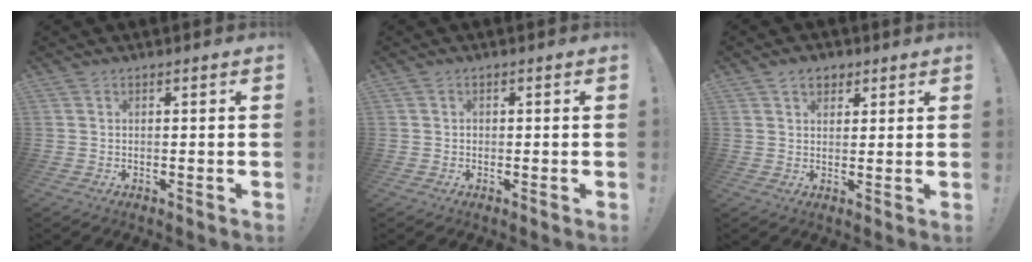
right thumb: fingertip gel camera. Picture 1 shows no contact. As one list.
[{"total": 0.8, "force": [-0.2, 0.8, 0.2], "torque": [-0.011, 0.005, -0.002]}, {"total": 4.9, "force": [2.8, 3.4, 2.0], "torque": [-0.020, -0.008, 0.048]}]